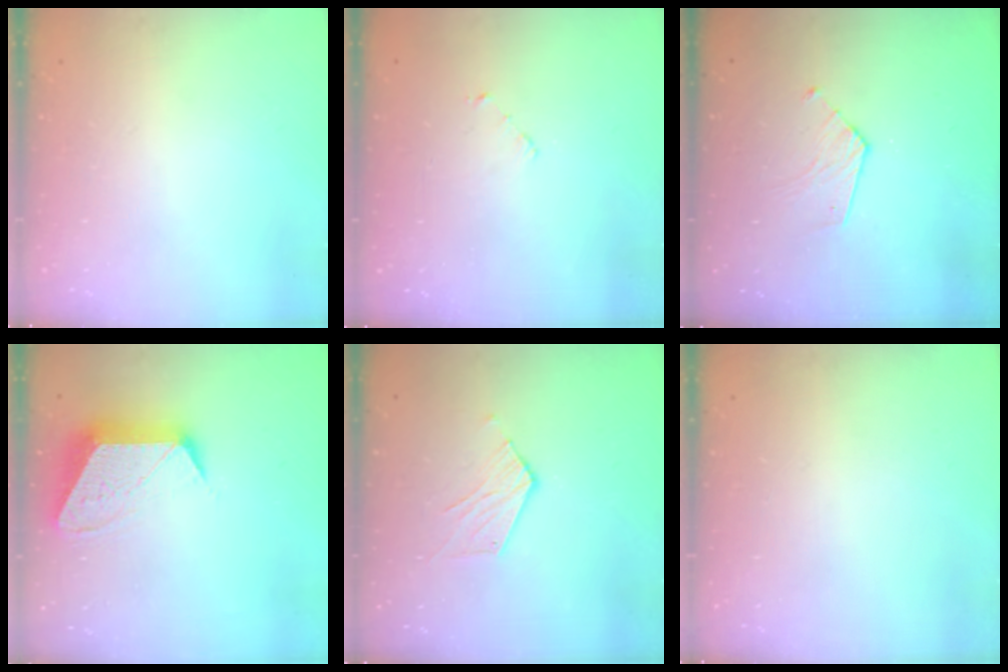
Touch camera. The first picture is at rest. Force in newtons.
{"total": 2.5, "press": 2.5, "slide": 0.2}
{"total": 6.0, "press": 5.9, "slide": 0.4}
{"total": 14.0, "press": 14.0, "slide": 0.6}
{"total": 5.4, "press": 5.4, "slide": 0.4}
{"total": 0.0}